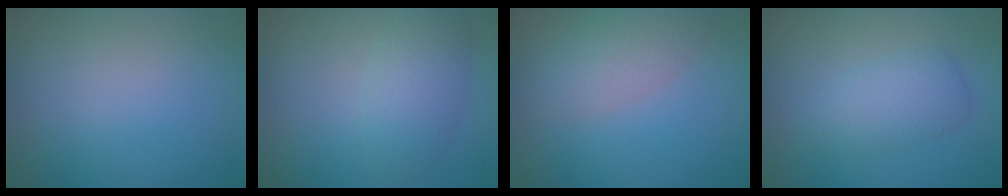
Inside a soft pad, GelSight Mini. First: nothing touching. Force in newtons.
{"total": 3.2, "press": 3.2, "slide": 0.1}
{"total": 2.9, "press": 2.9, "slide": 0.2}
{"total": 2.9, "press": 2.9, "slide": 0.0}